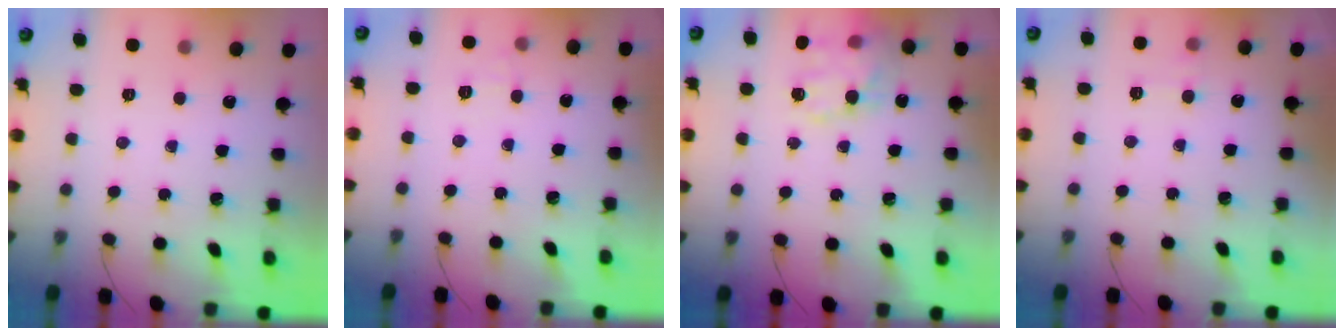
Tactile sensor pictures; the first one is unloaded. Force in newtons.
{"total": 5.3, "press": 5.1, "slide": 1.5}
{"total": 17.1, "press": 16.8, "slide": 2.9}
{"total": 6.3, "press": 6.0, "slide": 1.7}